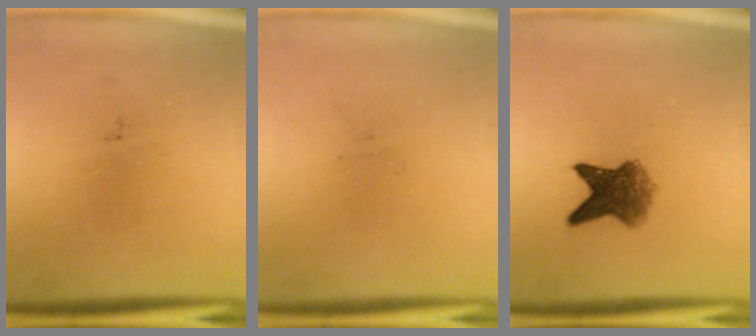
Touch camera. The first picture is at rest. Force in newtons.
{"total": 0.0}
{"total": 5.8}